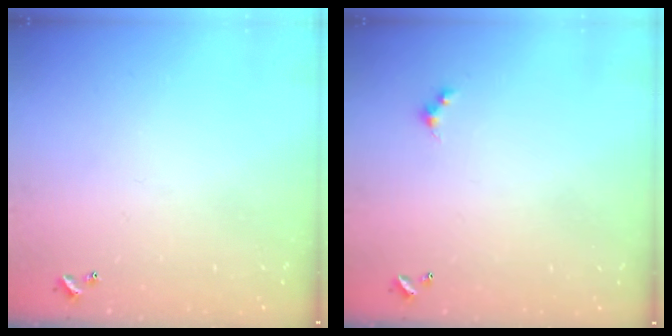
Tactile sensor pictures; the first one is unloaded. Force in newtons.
{"total": 1.5, "press": 1.4, "slide": 0.3}